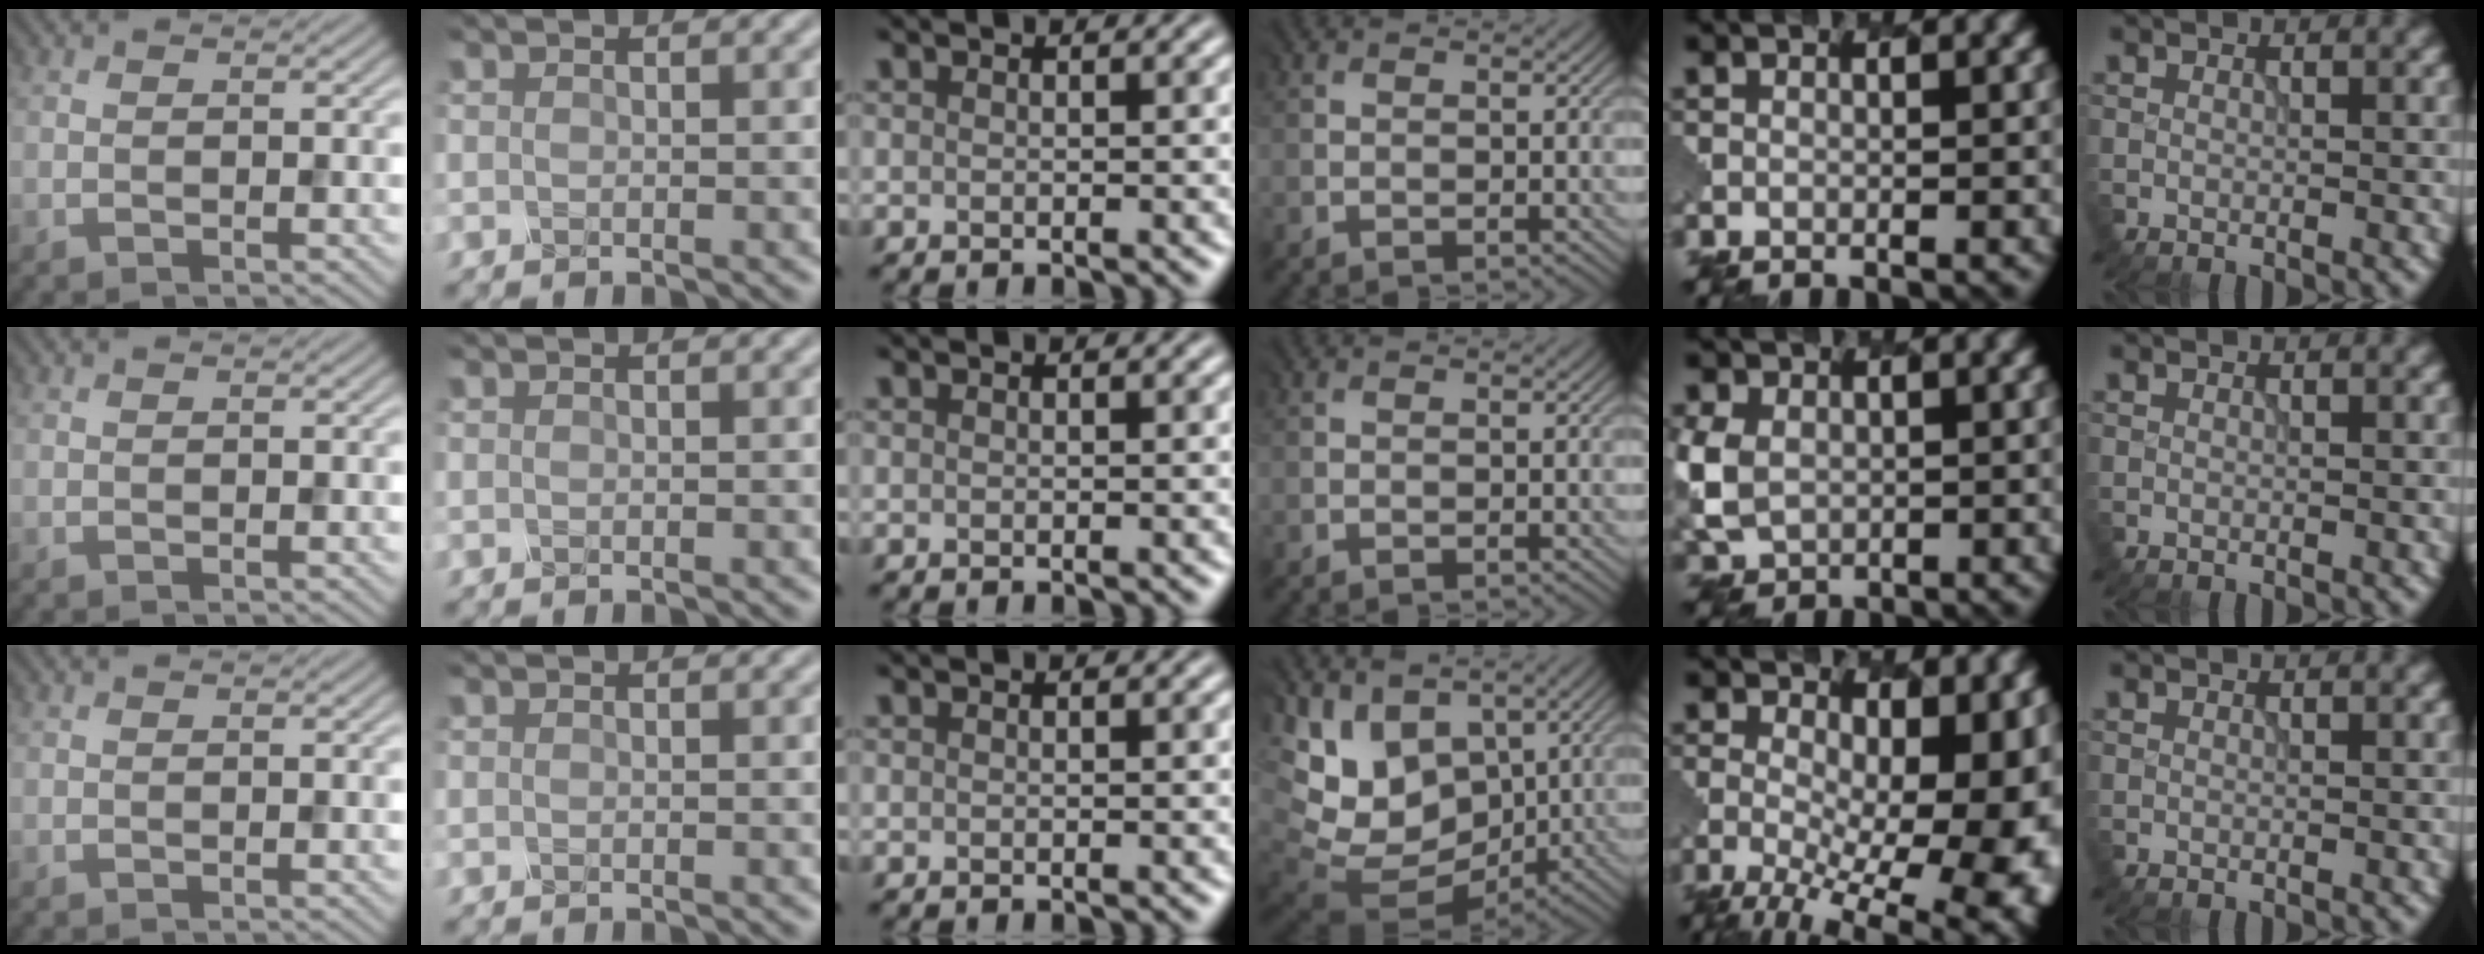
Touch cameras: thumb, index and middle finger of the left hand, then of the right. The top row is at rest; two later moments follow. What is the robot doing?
{"motion": "dispense", "object": "pipette"}